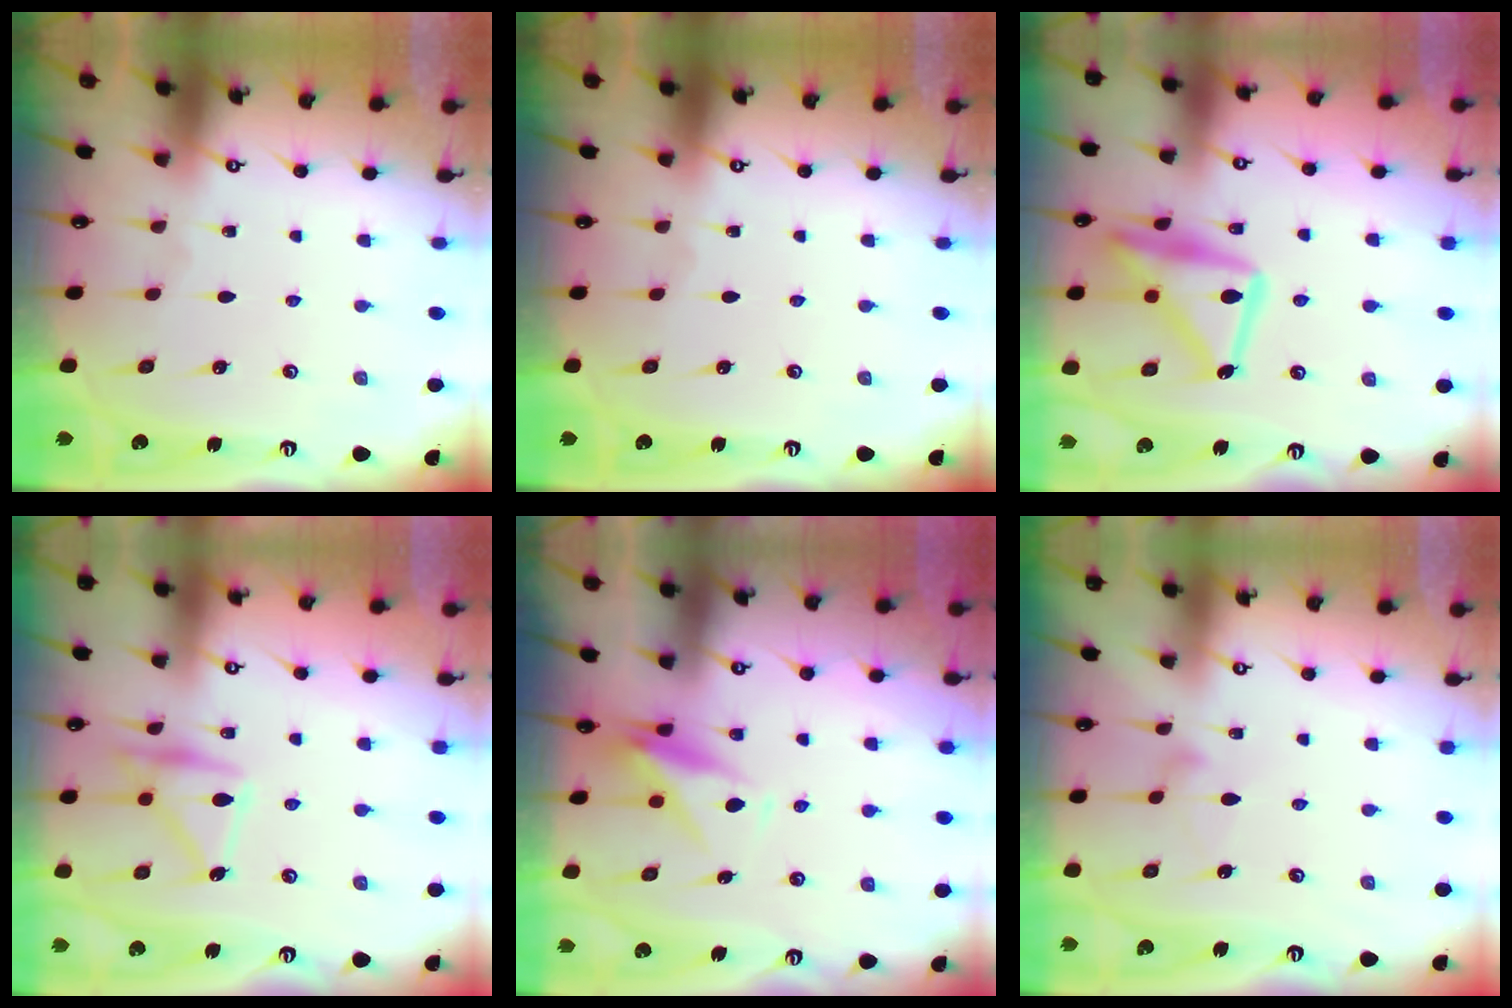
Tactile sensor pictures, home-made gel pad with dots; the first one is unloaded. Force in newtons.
{"total": 0.0}
{"total": 19.0, "press": 19.0, "slide": 1.4}
{"total": 16.9, "press": 16.9, "slide": 1.1}
{"total": 9.3, "press": 9.2, "slide": 1.3}
{"total": 8.6, "press": 8.6, "slide": 0.5}